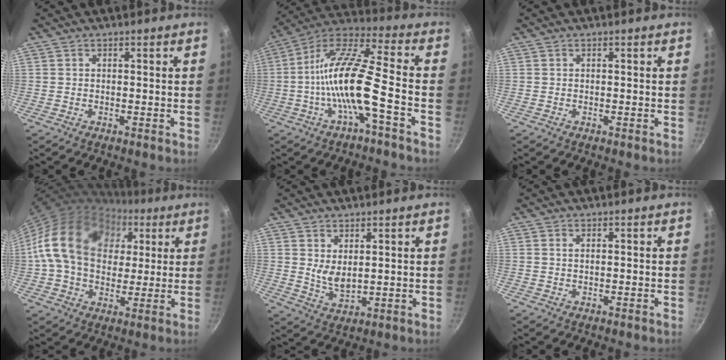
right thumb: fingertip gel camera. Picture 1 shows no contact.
{"total": 15.2, "force": [-4.1, 2.9, 14.4], "torque": [-0.270, 0.040, -0.091]}
{"total": 0.0}
{"total": 20.7, "force": [6.3, 14.9, 12.9], "torque": [-0.208, 0.002, 0.101]}
{"total": 4.9, "force": [2.2, 2.3, 3.7], "torque": [-0.059, -0.029, 0.046]}
{"total": 0.8, "force": [0.3, 0.3, 0.6], "torque": [-0.012, 0.001, 0.006]}